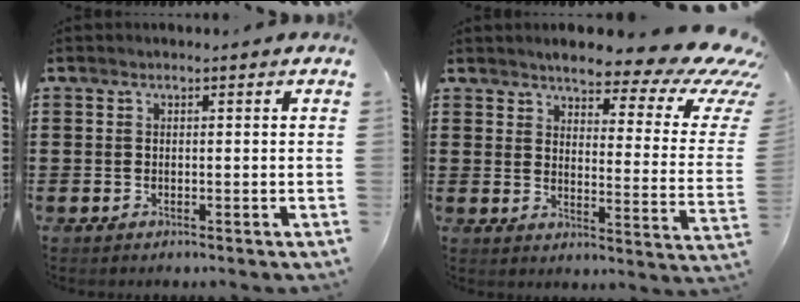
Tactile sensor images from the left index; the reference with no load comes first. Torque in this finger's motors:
{"motor_torque": [2.14, 0.00, 0.62, 0.03]}